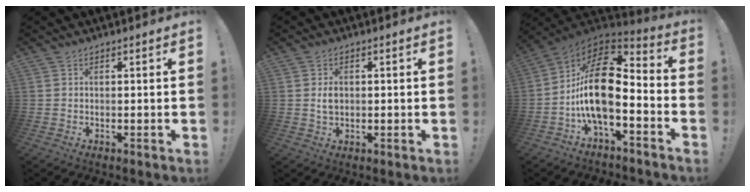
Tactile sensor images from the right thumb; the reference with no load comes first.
{"total": 2.9, "force": [0.5, 2.2, 1.8], "torque": [-0.020, 0.001, 0.005]}
{"total": 17.8, "force": [-1.7, 8.3, 15.6], "torque": [-0.290, 0.009, -0.029]}